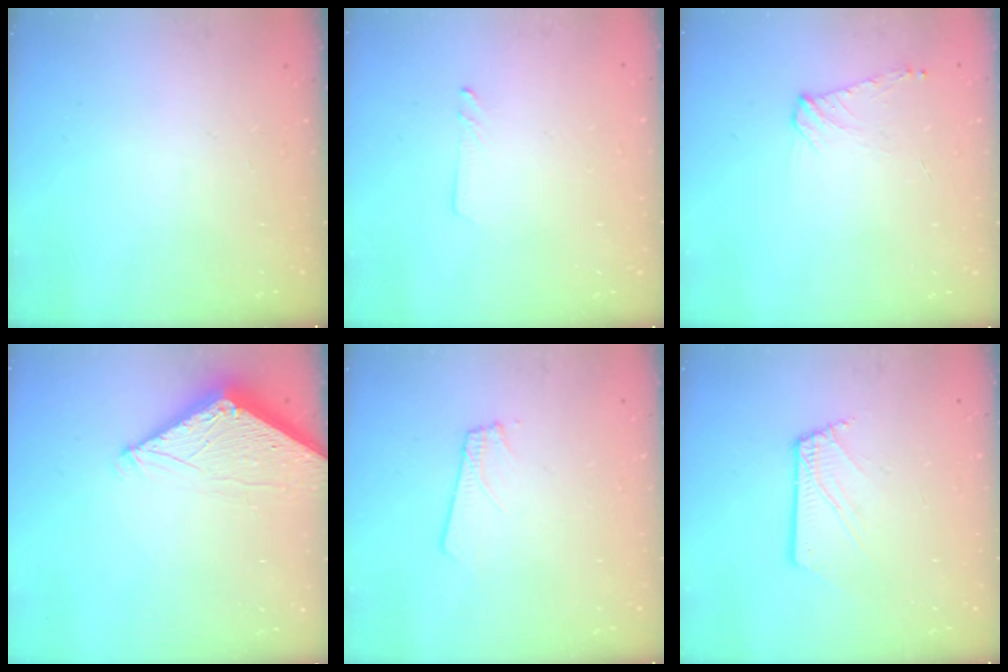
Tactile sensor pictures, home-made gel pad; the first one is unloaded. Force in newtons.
{"total": 1.8, "press": 1.7, "slide": 0.0}
{"total": 7.1, "press": 7.0, "slide": 1.1}
{"total": 5.7, "press": 5.7, "slide": 0.7}
{"total": 1.8, "press": 1.8, "slide": 0.1}
{"total": 3.3, "press": 3.3, "slide": 0.4}